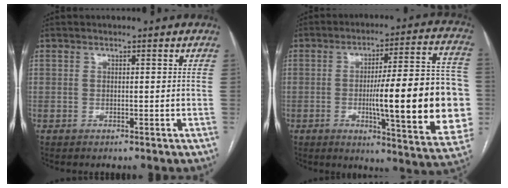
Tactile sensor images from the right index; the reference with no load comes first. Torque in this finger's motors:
{"motor_torque": [2.14, 0.00, 0.58, 0.21]}